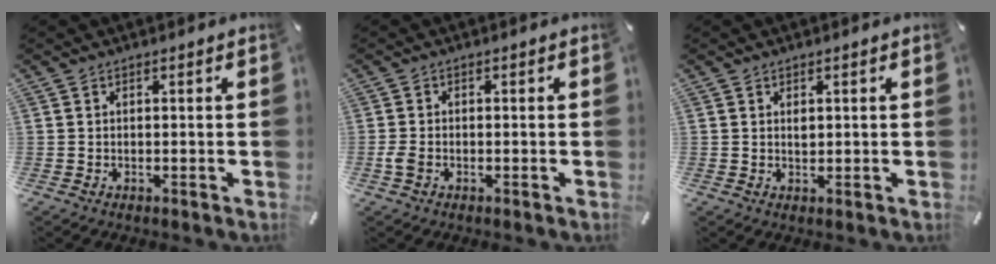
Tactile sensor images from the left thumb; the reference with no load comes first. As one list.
[{"total": 2.1, "force": [-0.9, 1.2, 1.4], "torque": [-0.039, -0.002, -0.019]}, {"total": 1.3, "force": [0.4, 0.8, 0.9], "torque": [-0.013, -0.002, 0.006]}]